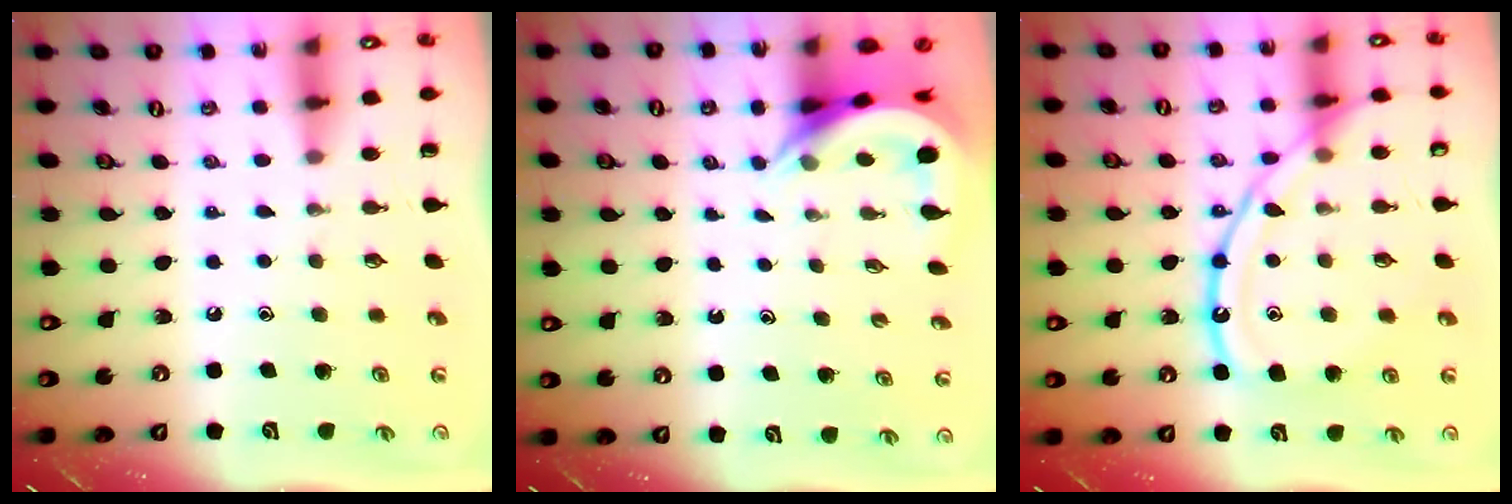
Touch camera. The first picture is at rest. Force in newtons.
{"total": 5.0, "press": 5.0, "slide": 0.3}
{"total": 16.3, "press": 16.3, "slide": 1.5}